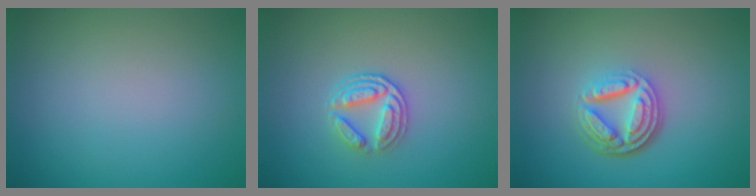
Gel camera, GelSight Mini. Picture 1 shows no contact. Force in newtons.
{"total": 2.9, "press": 2.5, "slide": 1.6}
{"total": 5.2, "press": 3.6, "slide": 3.7}